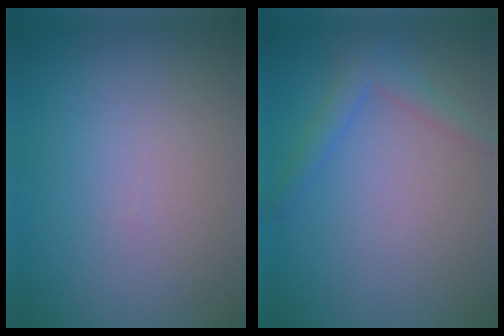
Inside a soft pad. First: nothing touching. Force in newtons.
{"total": 2.2, "press": 2.2, "slide": 0.0}